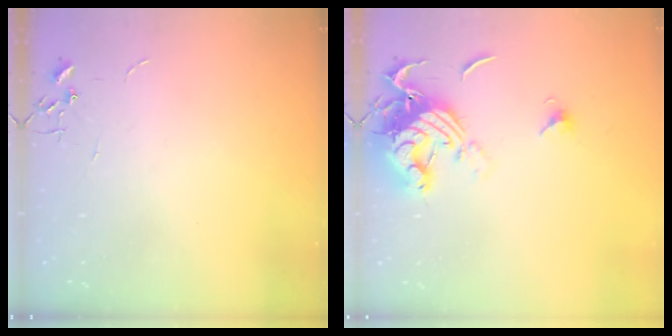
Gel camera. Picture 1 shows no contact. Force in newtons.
{"total": 14.2, "press": 14.1, "slide": 1.4}